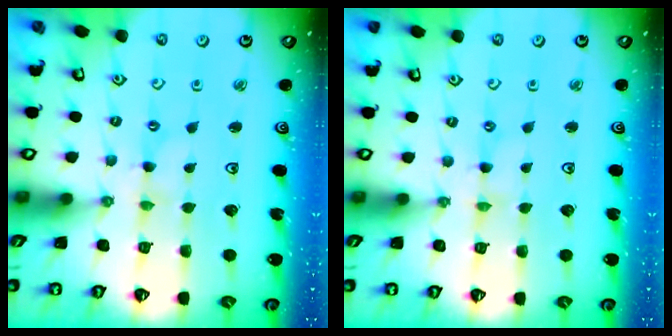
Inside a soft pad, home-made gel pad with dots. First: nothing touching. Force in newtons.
{"total": 0.0}